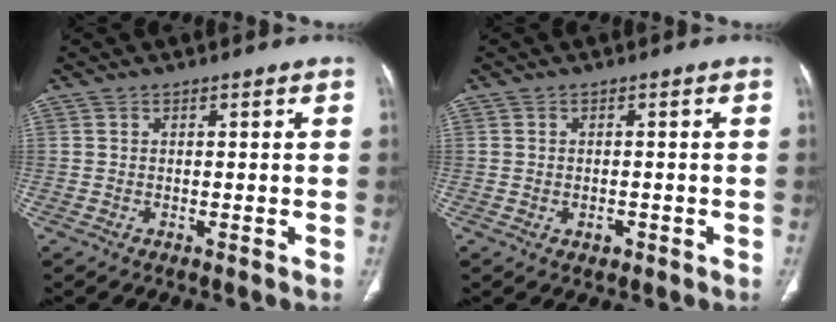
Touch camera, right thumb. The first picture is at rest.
{"total": 1.4, "force": [-0.5, 1.1, 0.8], "torque": [-0.011, 0.006, -0.005]}